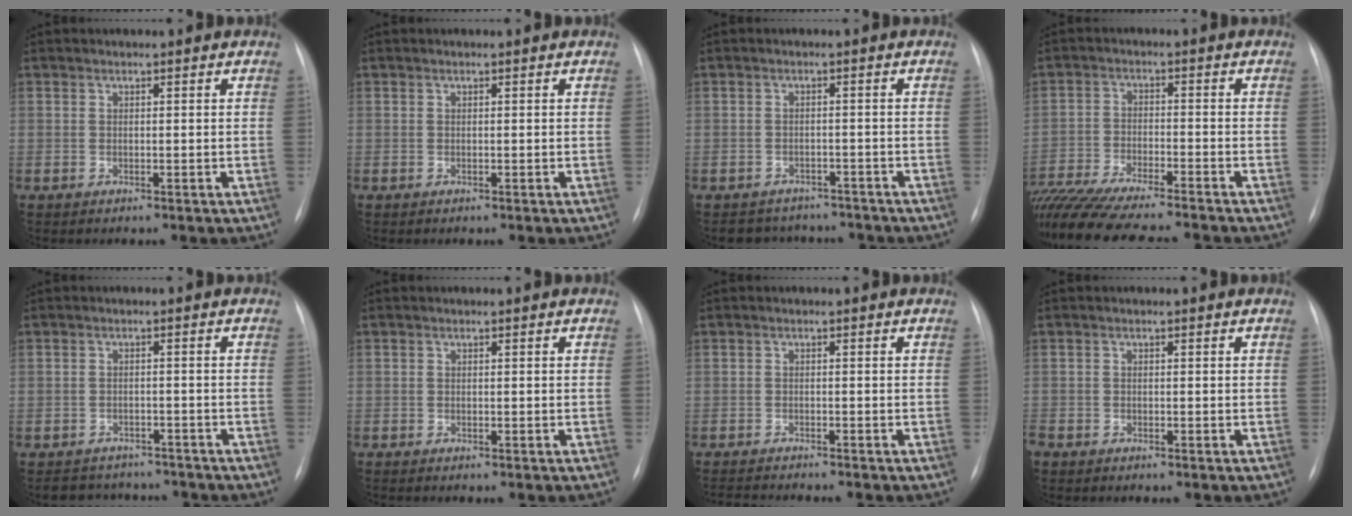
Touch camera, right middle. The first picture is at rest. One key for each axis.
{"total": 0.0}
{"total": 6.5, "fx": -5.8, "fy": 3.0, "fz": 0.2, "tx": 0.003, "ty": 0.014, "tz": -0.071}
{"total": 21.1, "fx": -18.3, "fy": 2.5, "fz": 10.1, "tx": -0.215, "ty": -0.040, "tz": -0.290}
{"total": 7.5, "fx": -6.8, "fy": 3.1, "fz": 0.8, "tx": -0.006, "ty": 0.013, "tz": -0.086}
{"total": 0.5, "fx": -0.5, "fy": 0.2, "fz": 0.1, "tx": -0.003, "ty": 0.001, "tz": -0.010}
{"total": 6.6, "fx": -6.1, "fy": 0.0, "fz": 2.4, "tx": -0.029, "ty": -0.013, "tz": -0.094}
{"total": 2.2, "fx": -1.7, "fy": 1.2, "fz": 0.6, "tx": -0.013, "ty": -0.001, "tz": -0.029}